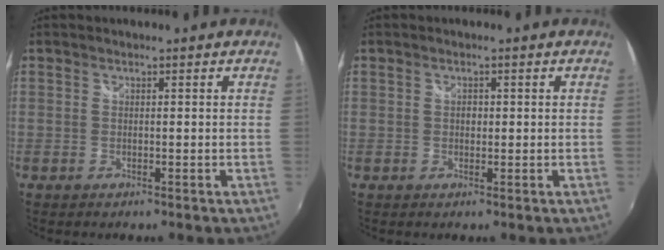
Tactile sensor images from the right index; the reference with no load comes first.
{"total": 1.2, "force": [0.1, 1.0, 0.6], "torque": [-0.008, 0.002, 0.000]}